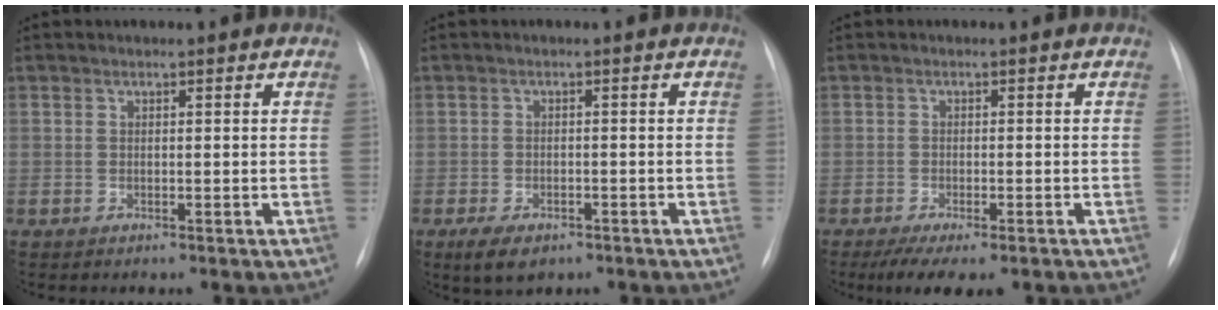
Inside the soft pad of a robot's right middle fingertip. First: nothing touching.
{"total": 4.4, "force": [-2.8, 2.2, 2.6], "torque": [-0.052, -0.007, -0.039]}
{"total": 6.6, "force": [-4.7, 2.1, 4.2], "torque": [-0.062, -0.013, -0.070]}